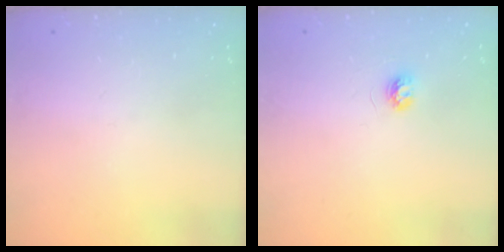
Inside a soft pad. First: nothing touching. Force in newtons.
{"total": 3.7, "press": 3.7, "slide": 0.3}